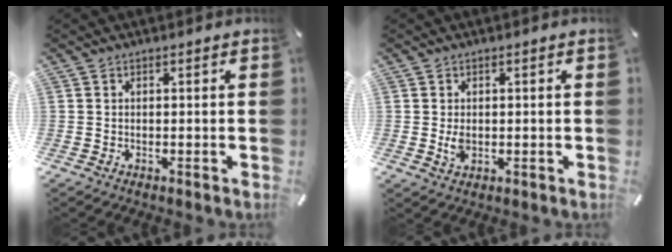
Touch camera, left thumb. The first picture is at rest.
{"total": 2.3, "force": [-0.1, 1.6, 1.6], "torque": [-0.030, -0.004, -0.004]}